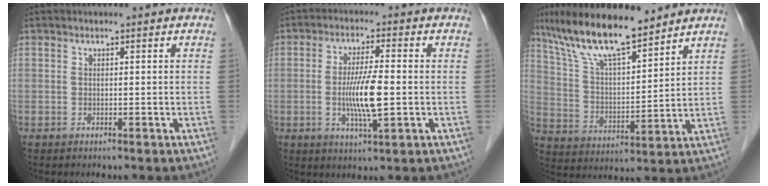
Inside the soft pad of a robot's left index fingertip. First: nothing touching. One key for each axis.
{"total": 7.2, "fx": -1.0, "fy": 0.6, "fz": 7.1, "tx": -0.136, "ty": -0.010, "tz": -0.022}
{"total": 13.9, "fx": 11.3, "fy": 2.4, "fz": 7.7, "tx": -0.150, "ty": 0.011, "tz": 0.209}